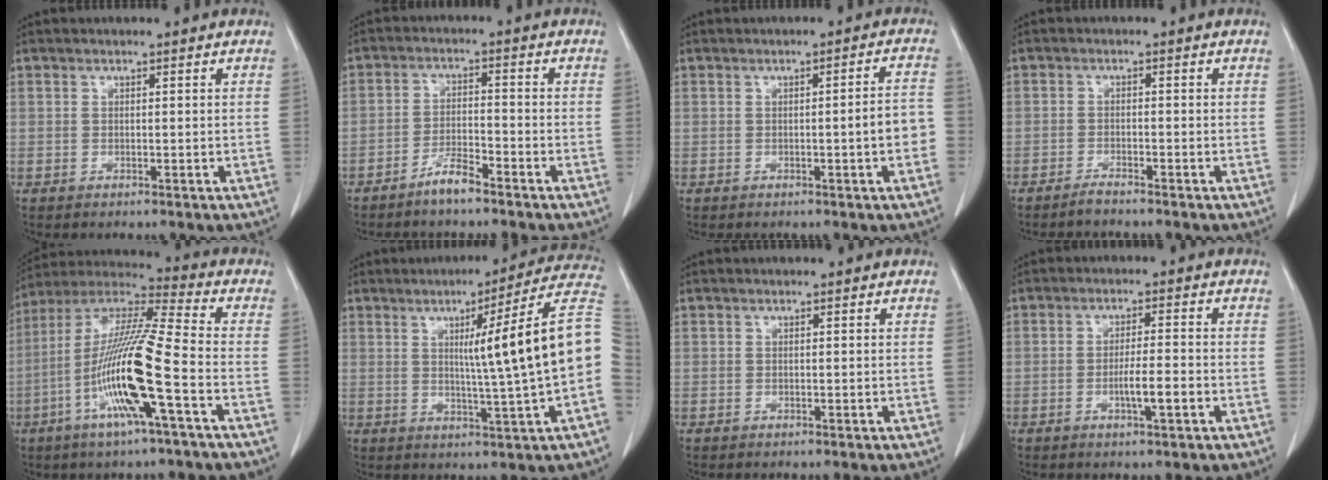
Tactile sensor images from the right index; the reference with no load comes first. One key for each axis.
{"total": 4.2, "fx": -3.4, "fy": 0.6, "fz": 2.4, "tx": -0.046, "ty": -0.001, "tz": -0.066}
{"total": 4.3, "fx": -1.1, "fy": 0.2, "fz": 4.1, "tx": -0.049, "ty": 0.009, "tz": -0.016}
{"total": 1.8, "fx": -1.7, "fy": 0.0, "fz": 0.6, "tx": -0.014, "ty": -0.002, "tz": -0.032}
{"total": 16.7, "fx": -5.3, "fy": -0.1, "fz": 15.9, "tx": -0.320, "ty": -0.006, "tz": -0.108}
{"total": 15.5, "fx": 1.1, "fy": -2.0, "fz": 15.4, "tx": -0.199, "ty": 0.014, "tz": 0.008}
{"total": 0.0}
{"total": 4.4, "fx": -1.5, "fy": 0.2, "fz": 4.1, "tx": -0.072, "ty": -0.003, "tz": -0.025}